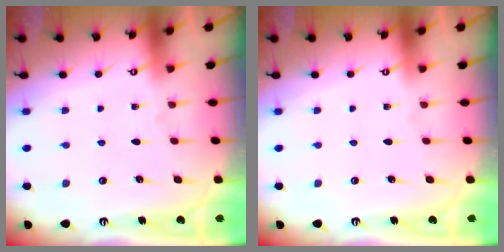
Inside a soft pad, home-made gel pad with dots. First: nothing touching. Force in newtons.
{"total": 0.0}